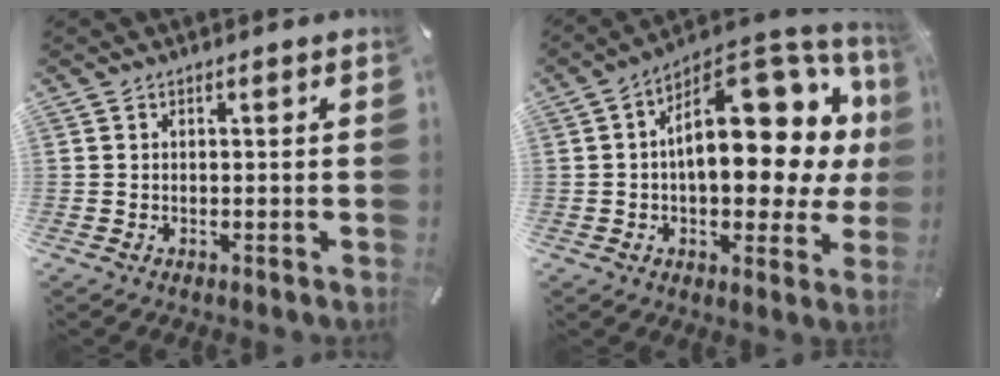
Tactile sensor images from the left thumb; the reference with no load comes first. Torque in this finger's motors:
{"motor_torque": [1.65, 1.82, 1.47, 1.02, 0.25]}